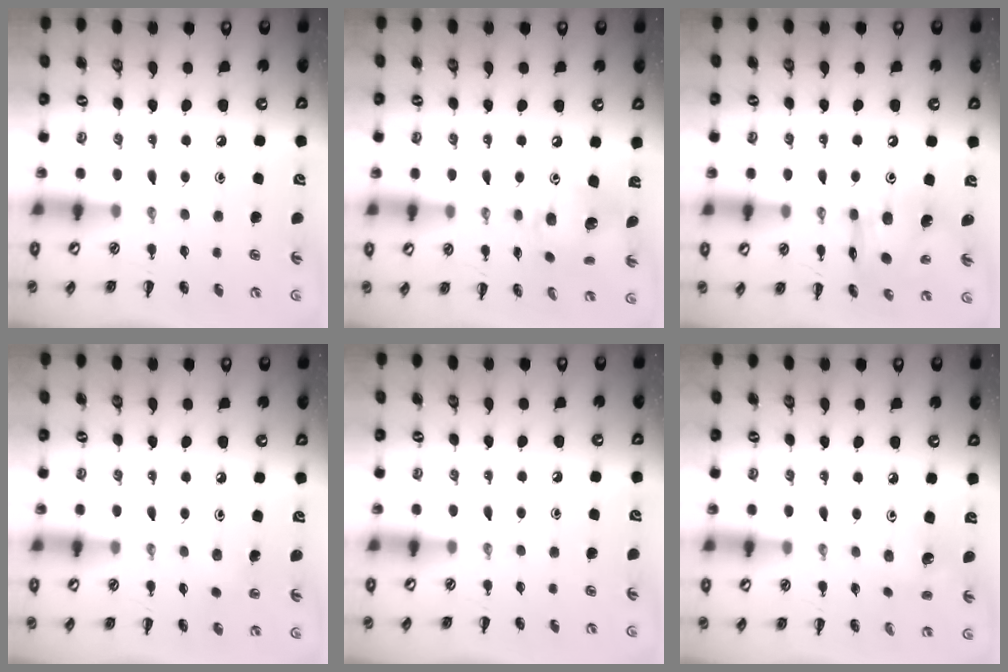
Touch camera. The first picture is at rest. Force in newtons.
{"total": 8.1, "press": 8.1, "slide": 0.2}
{"total": 14.1, "press": 14.1, "slide": 1.1}
{"total": 2.3, "press": 2.2, "slide": 0.7}
{"total": 0.0}
{"total": 1.6, "press": 1.5, "slide": 0.5}